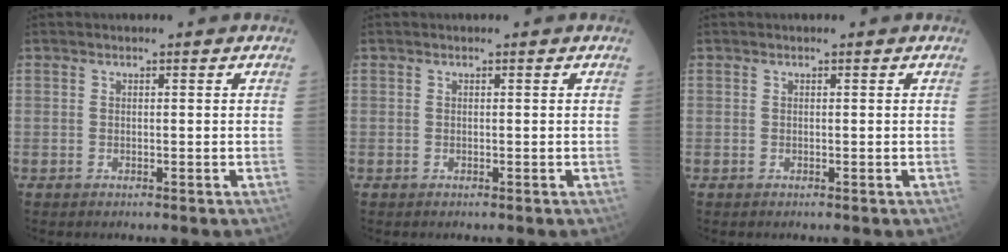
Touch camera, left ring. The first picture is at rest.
{"total": 0.0}
{"total": 0.0}